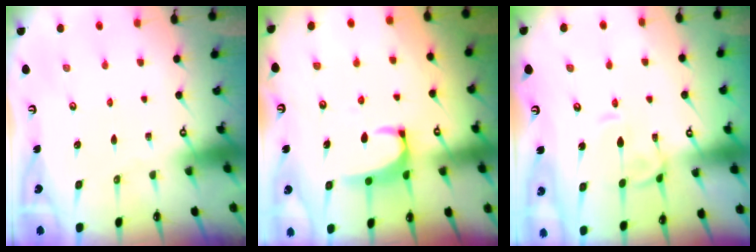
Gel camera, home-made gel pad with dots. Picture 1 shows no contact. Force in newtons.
{"total": 2.5, "press": 2.4, "slide": 0.8}
{"total": 1.1, "press": 0.9, "slide": 0.6}